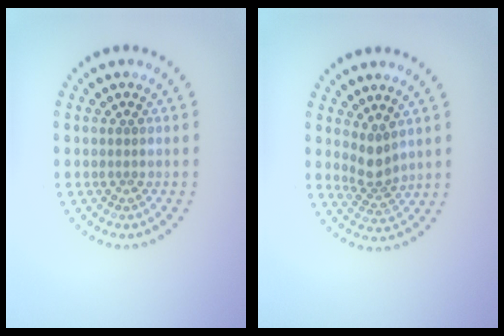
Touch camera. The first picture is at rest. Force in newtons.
{"total": 2.4, "press": 1.8, "slide": 1.6}